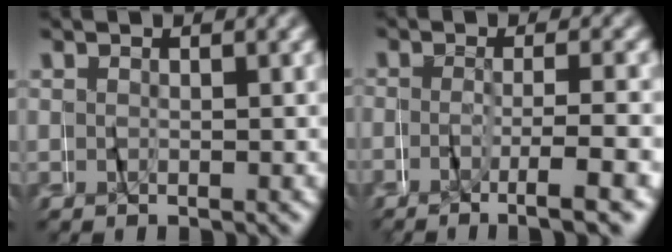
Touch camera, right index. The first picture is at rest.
{"total": 3.7, "force": [-2.8, -0.3, 2.4], "torque": [-0.045, -0.003, -0.047]}